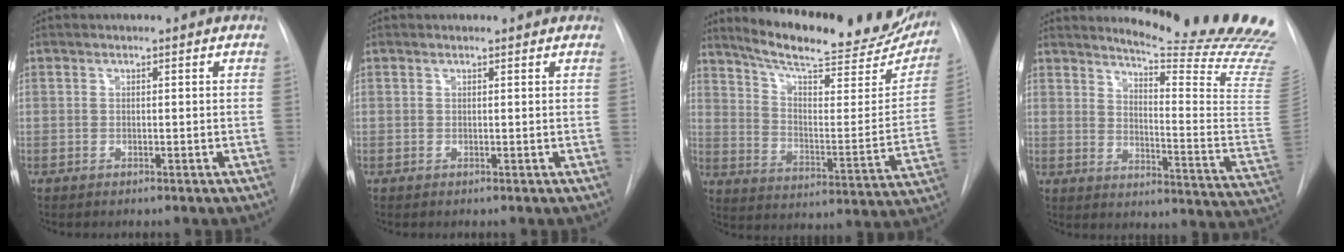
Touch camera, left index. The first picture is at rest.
{"total": 0.6, "force": [0.6, 0.2, 0.0], "torque": [-0.010, 0.002, 0.006]}
{"total": 26.3, "force": [22.5, 5.6, 12.4], "torque": [-0.181, -0.051, 0.295]}
{"total": 22.8, "force": [20.8, -1.0, 9.5], "torque": [-0.135, -0.171, 0.245]}